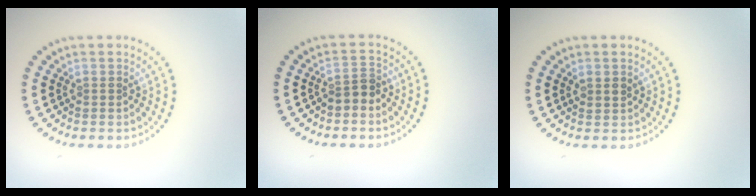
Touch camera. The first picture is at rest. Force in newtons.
{"total": 1.7, "press": 1.5, "slide": 0.9}
{"total": 1.1, "press": 1.0, "slide": 0.5}